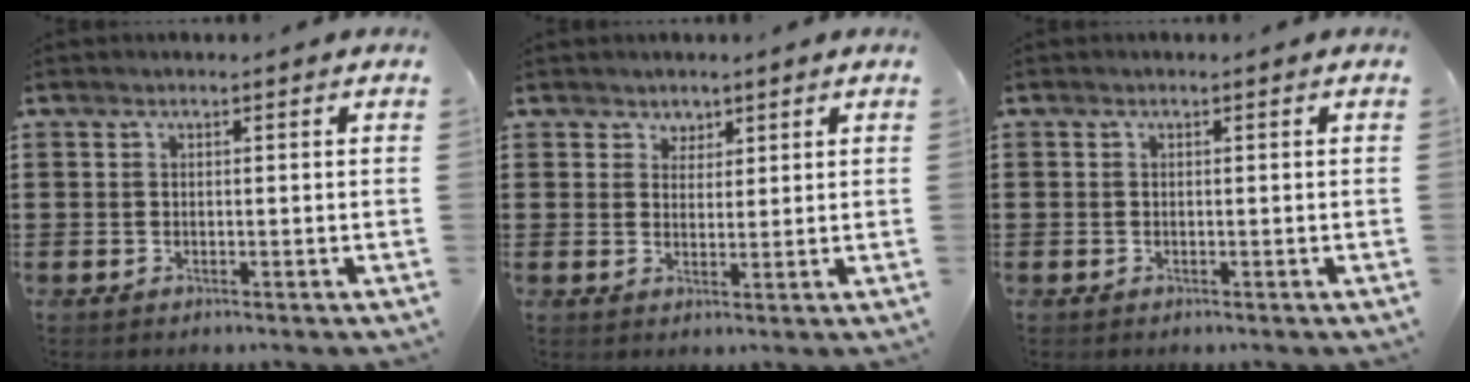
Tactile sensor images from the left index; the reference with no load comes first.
{"total": 2.0, "force": [1.4, 1.4, 0.0], "torque": [-0.007, 0.008, 0.026]}
{"total": 0.5, "force": [-0.2, 0.5, 0.0], "torque": [-0.001, 0.005, -0.005]}